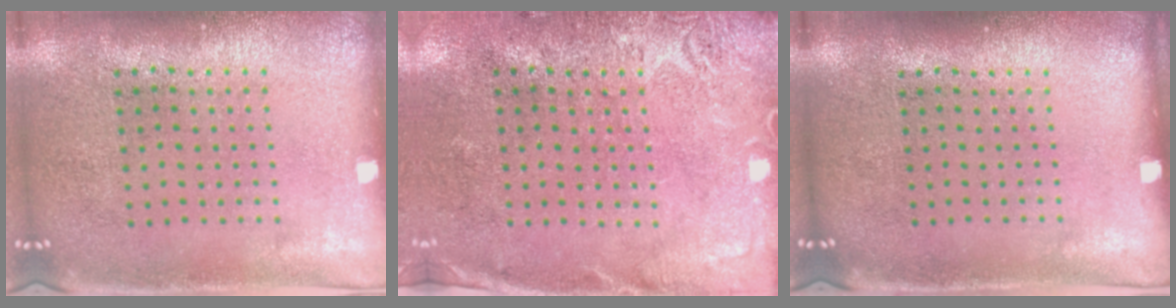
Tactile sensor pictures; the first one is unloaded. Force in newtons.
{"total": 2.8, "press": 2.3, "slide": 1.6}
{"total": 0.0}